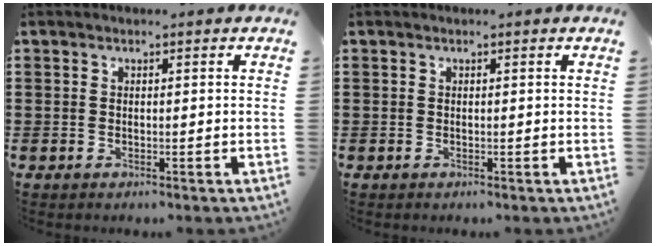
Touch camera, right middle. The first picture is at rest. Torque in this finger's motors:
{"motor_torque": [0.14, -0.15, -0.02, -0.01]}